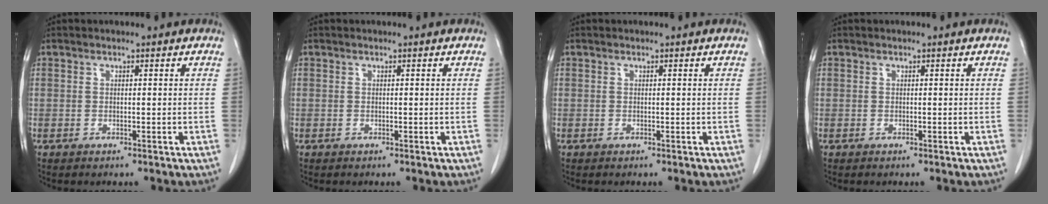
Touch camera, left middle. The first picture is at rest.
{"total": 0.0}
{"total": 0.0}
{"total": 0.0}